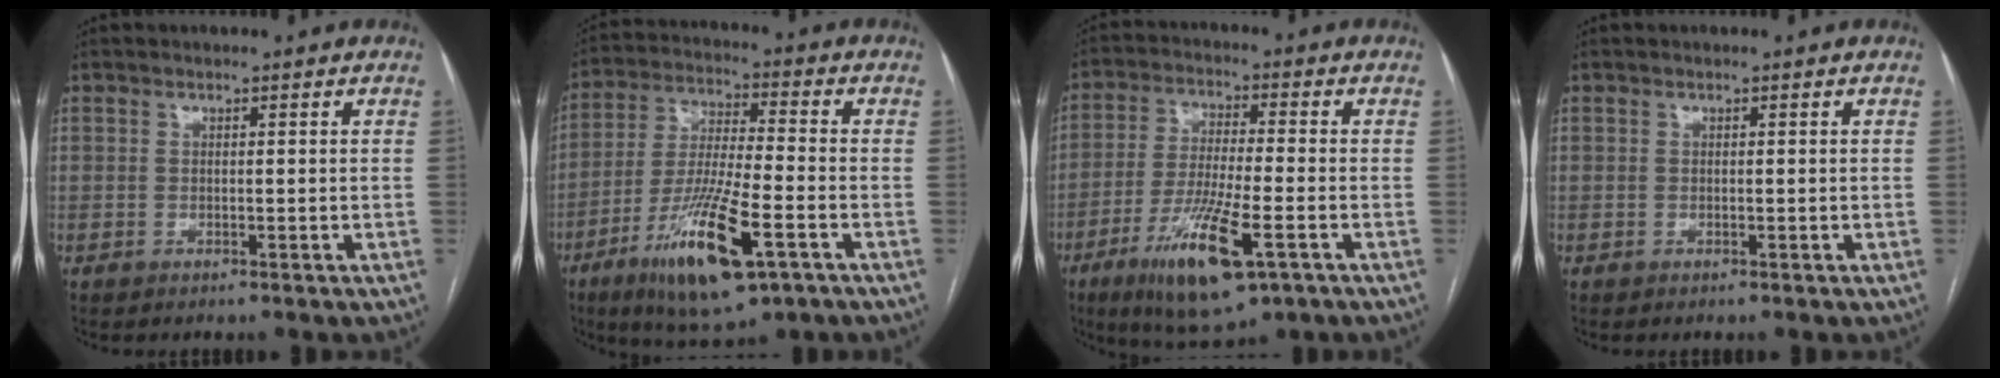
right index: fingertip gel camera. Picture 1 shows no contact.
{"total": 16.3, "force": [-7.7, 2.9, 14.1], "torque": [-0.278, -0.027, -0.128]}
{"total": 13.0, "force": [-6.2, 2.3, 11.2], "torque": [-0.214, -0.029, -0.100]}
{"total": 0.0}